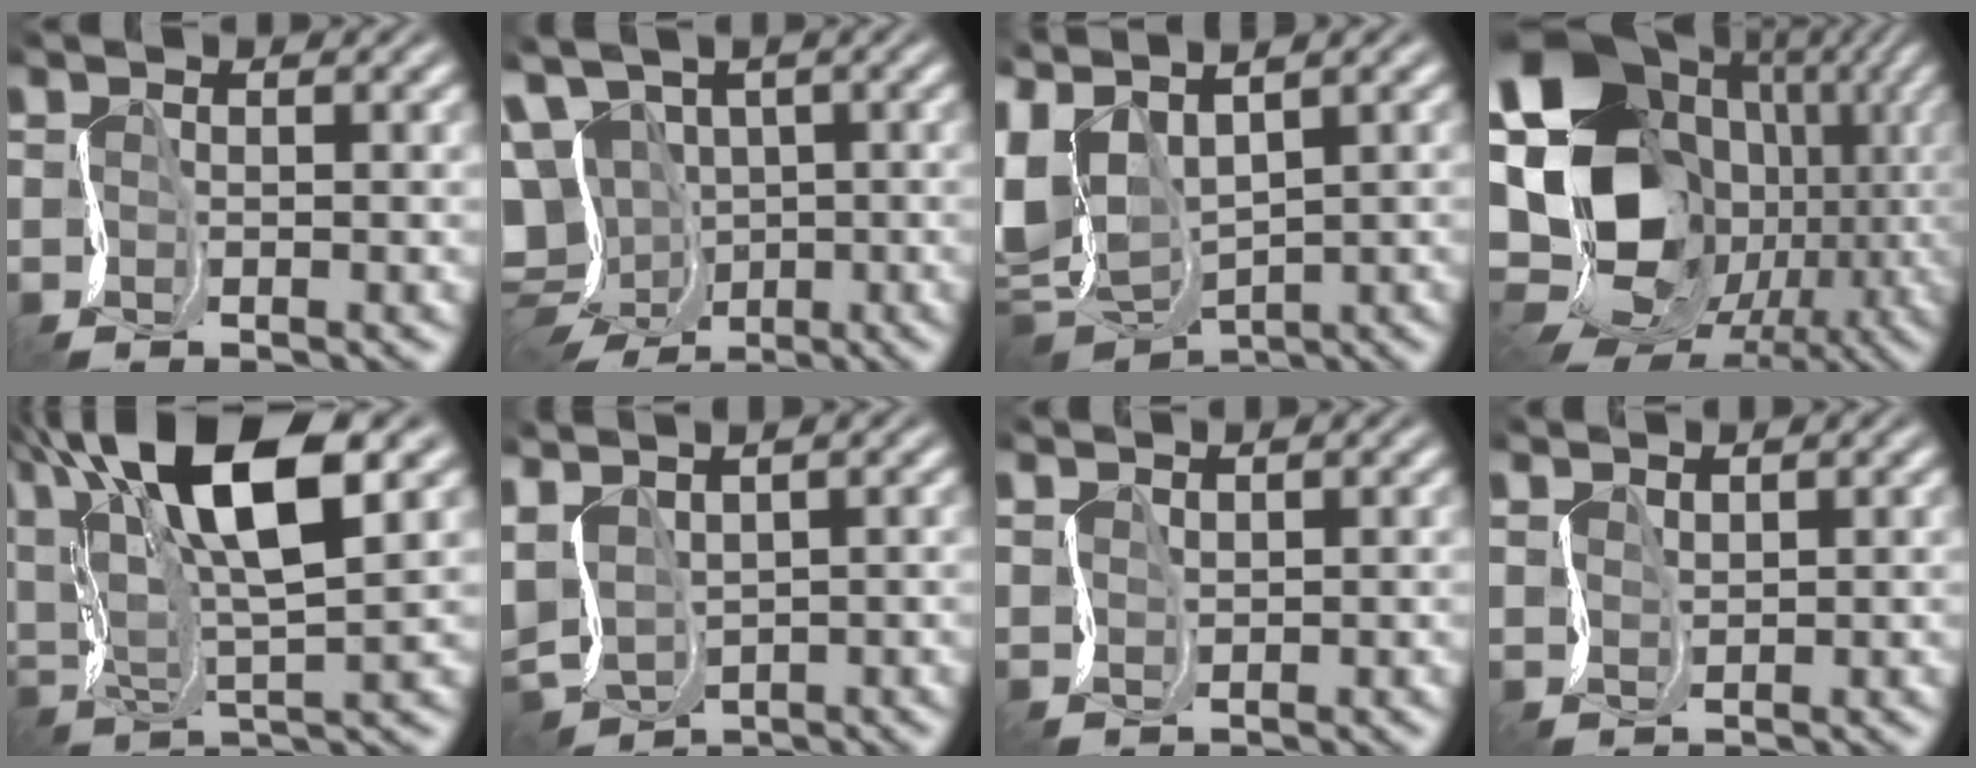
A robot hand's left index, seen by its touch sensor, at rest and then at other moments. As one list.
[{"total": 15.0, "force": [-3.1, 12.8, 7.1], "torque": [-0.145, -0.027, -0.042]}, {"total": 9.3, "force": [2.3, 5.5, 7.1], "torque": [-0.185, 0.004, 0.050]}, {"total": 20.7, "force": [-2.5, 17.3, 11.2], "torque": [-0.193, 0.006, -0.070]}, {"total": 13.7, "force": [6.9, 4.3, 11.0], "torque": [-0.213, 0.027, 0.115]}, {"total": 5.3, "force": [-0.1, 3.8, 3.6], "torque": [-0.086, -0.003, 0.014]}, {"total": 1.0, "force": [0.8, 0.5, -0.4], "torque": [0.008, 0.002, 0.026]}, {"total": 1.3, "force": [1.1, 0.4, -0.6], "torque": [0.009, 0.001, 0.030]}]